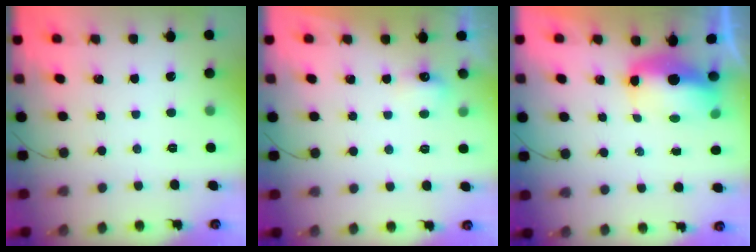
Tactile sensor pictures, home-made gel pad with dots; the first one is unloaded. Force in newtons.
{"total": 3.7, "press": 3.5, "slide": 1.2}
{"total": 9.4, "press": 9.2, "slide": 2.0}